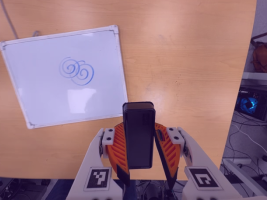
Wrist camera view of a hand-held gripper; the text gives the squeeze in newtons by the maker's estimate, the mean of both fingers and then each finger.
{"total": 5.7, "left": 5.6, "right": 5.8}